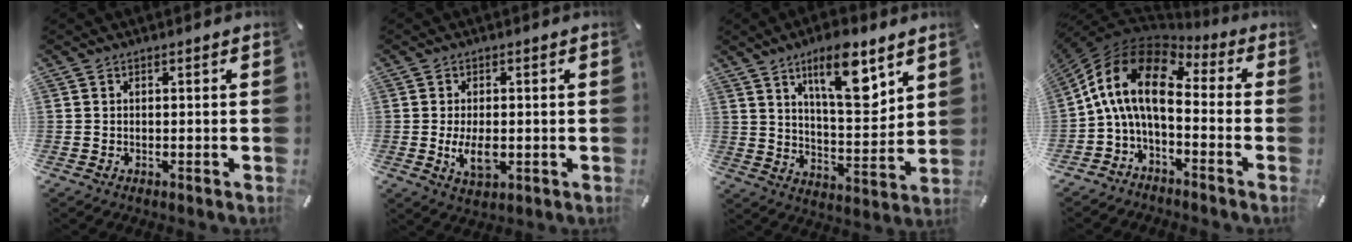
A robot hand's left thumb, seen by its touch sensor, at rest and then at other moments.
{"total": 5.7, "force": [-0.8, 3.1, 4.8], "torque": [-0.109, -0.005, -0.016]}
{"total": 15.1, "force": [9.0, 5.3, 10.9], "torque": [-0.173, -0.045, 0.148]}
{"total": 13.4, "force": [0.0, 7.6, 11.0], "torque": [-0.242, 0.002, -0.006]}